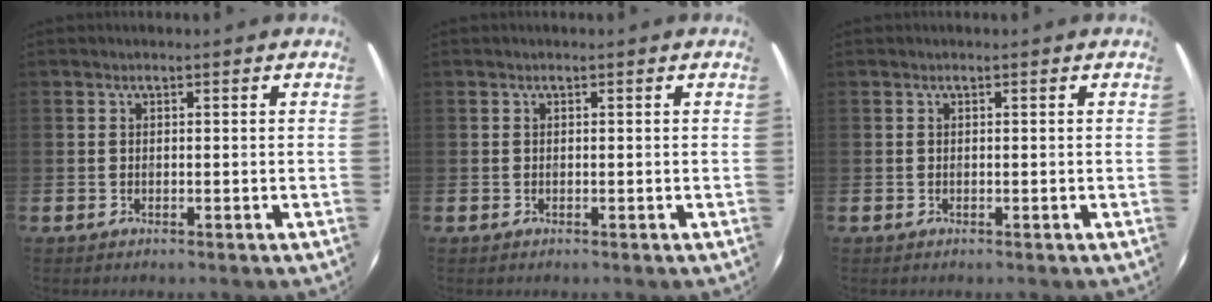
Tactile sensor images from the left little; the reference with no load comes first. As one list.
[{"total": 0.0}, {"total": 0.0}]